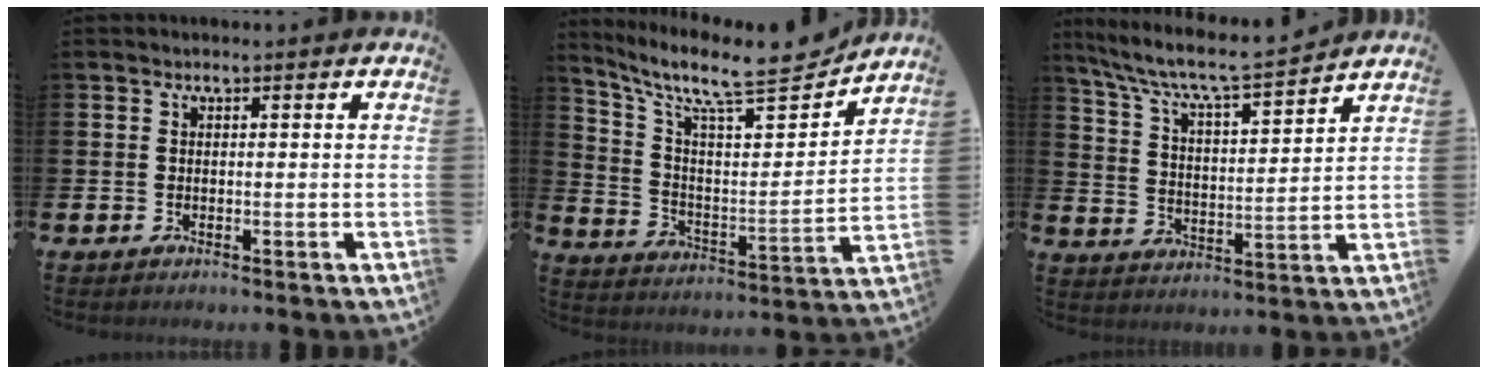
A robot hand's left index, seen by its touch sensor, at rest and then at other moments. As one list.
[{"total": 10.8, "force": [9.4, 1.9, 5.0], "torque": [-0.119, -0.080, 0.152]}, {"total": 7.6, "force": [7.0, 0.5, 3.0], "torque": [-0.092, -0.053, 0.116]}]